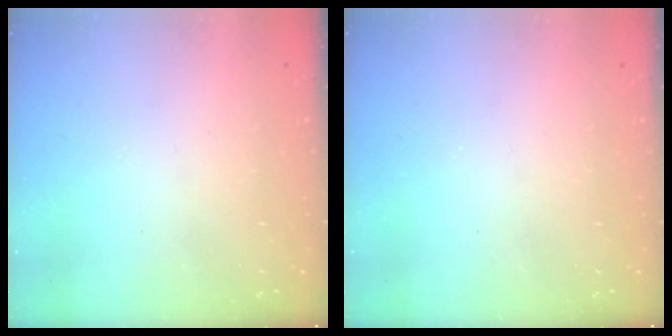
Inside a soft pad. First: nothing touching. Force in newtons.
{"total": 0.0}